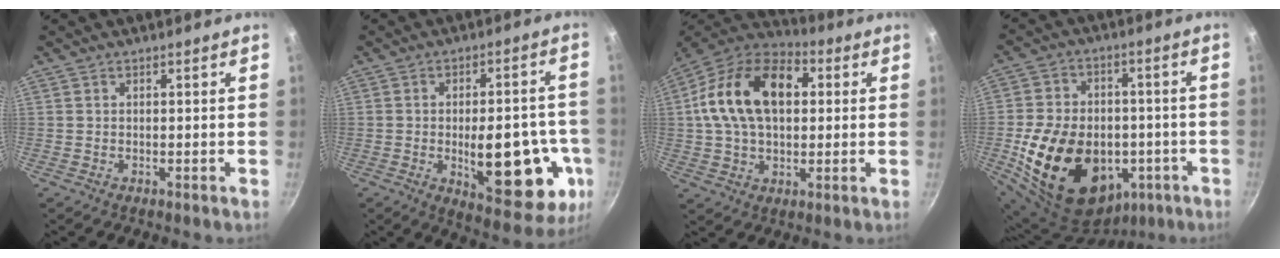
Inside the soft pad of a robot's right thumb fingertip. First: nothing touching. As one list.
[{"total": 20.2, "force": [-4.4, 8.7, 17.7], "torque": [-0.195, 0.004, -0.049]}, {"total": 19.8, "force": [3.4, 12.8, 14.7], "torque": [-0.237, 0.026, 0.041]}, {"total": 24.4, "force": [-5.8, 17.7, 15.9], "torque": [-0.264, 0.039, -0.070]}]